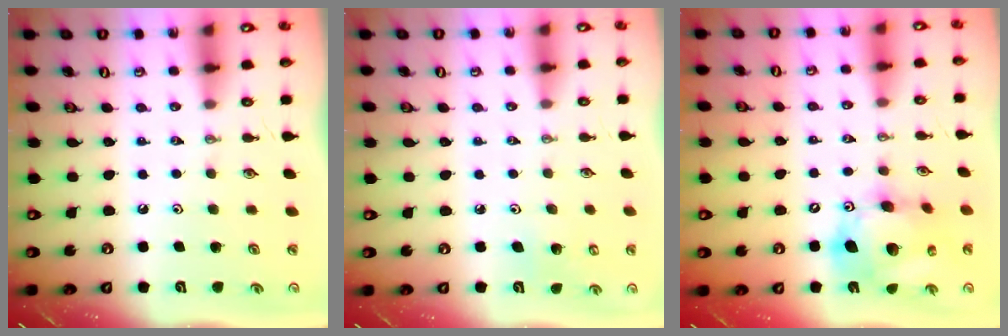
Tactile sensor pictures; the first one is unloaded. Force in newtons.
{"total": 4.0, "press": 3.9, "slide": 0.9}
{"total": 17.8, "press": 17.5, "slide": 2.9}